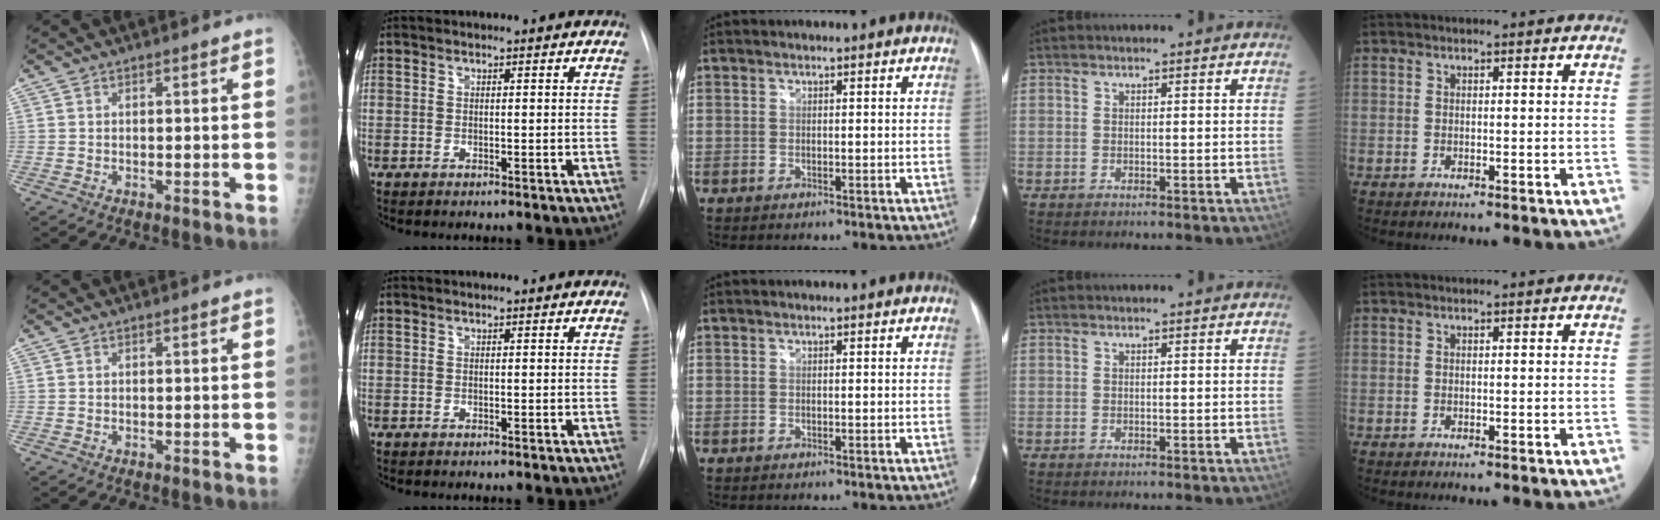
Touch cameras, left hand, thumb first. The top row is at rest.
{}